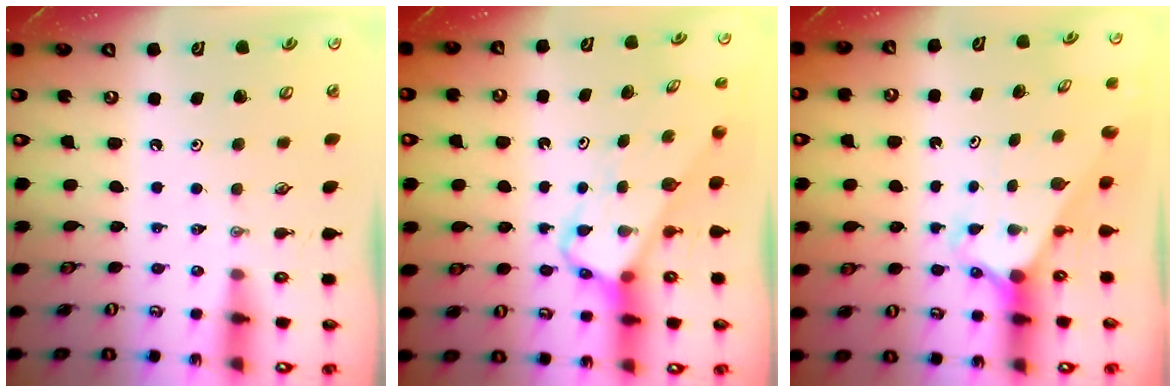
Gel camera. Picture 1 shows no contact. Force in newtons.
{"total": 3.9, "press": 3.8, "slide": 0.2}
{"total": 2.5, "press": 2.5, "slide": 0.2}